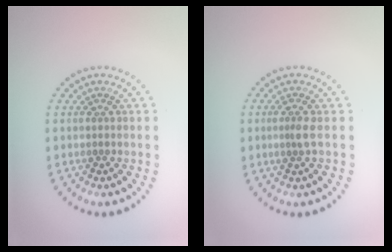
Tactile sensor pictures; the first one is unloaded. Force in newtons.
{"total": 1.4, "press": 1.1, "slide": 0.8}